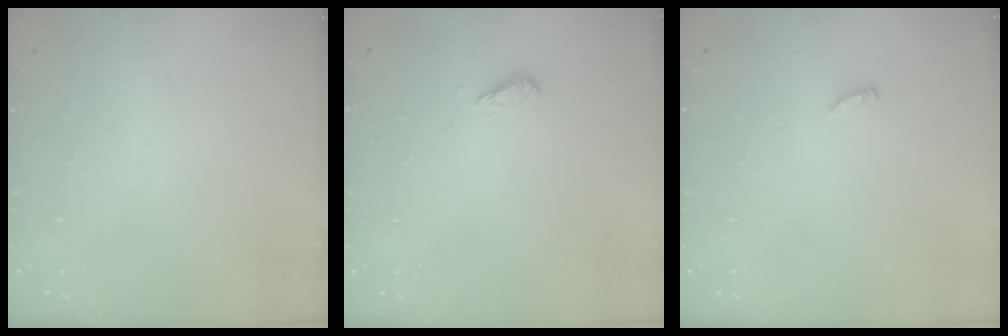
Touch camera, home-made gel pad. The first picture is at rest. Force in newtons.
{"total": 2.7, "press": 2.6, "slide": 0.4}
{"total": 4.3, "press": 4.2, "slide": 0.6}